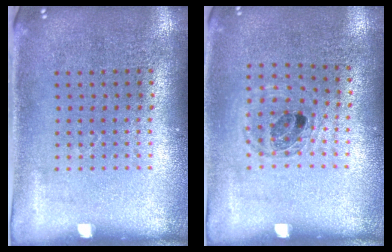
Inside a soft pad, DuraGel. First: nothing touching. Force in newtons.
{"total": 0.9, "press": 0.9, "slide": 0.0}